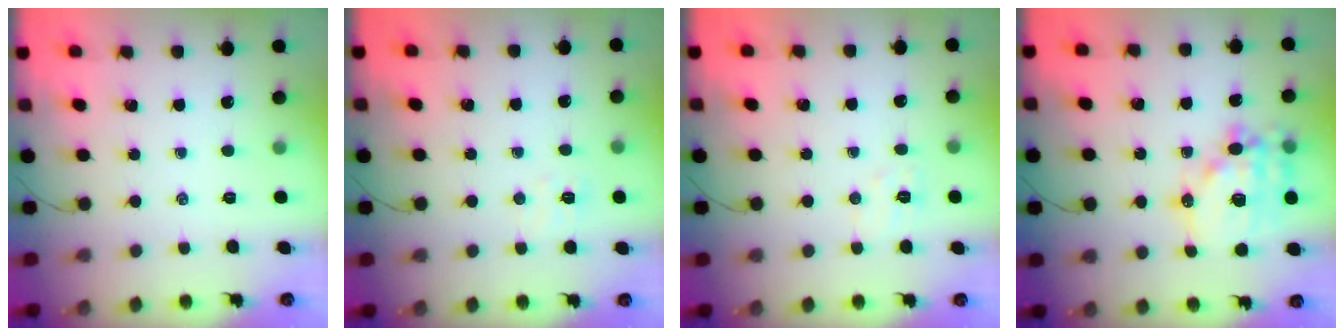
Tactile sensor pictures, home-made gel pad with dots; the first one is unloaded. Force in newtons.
{"total": 4.1, "press": 3.9, "slide": 1.1}
{"total": 5.0, "press": 4.9, "slide": 1.1}
{"total": 17.1, "press": 16.7, "slide": 3.6}